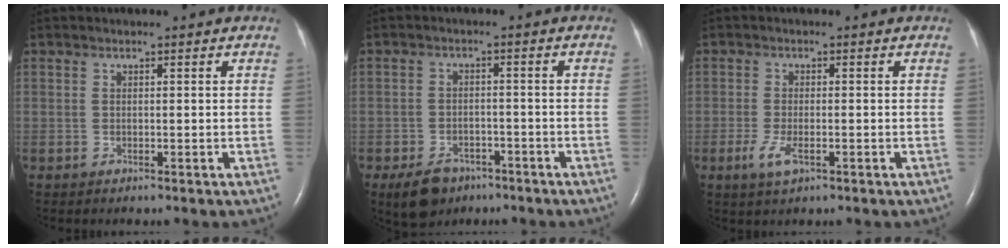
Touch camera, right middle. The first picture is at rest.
{"total": 6.1, "force": [-4.2, 3.7, 2.5], "torque": [-0.052, -0.002, -0.064]}
{"total": 3.4, "force": [-1.4, 1.1, 2.9], "torque": [-0.070, -0.006, -0.026]}